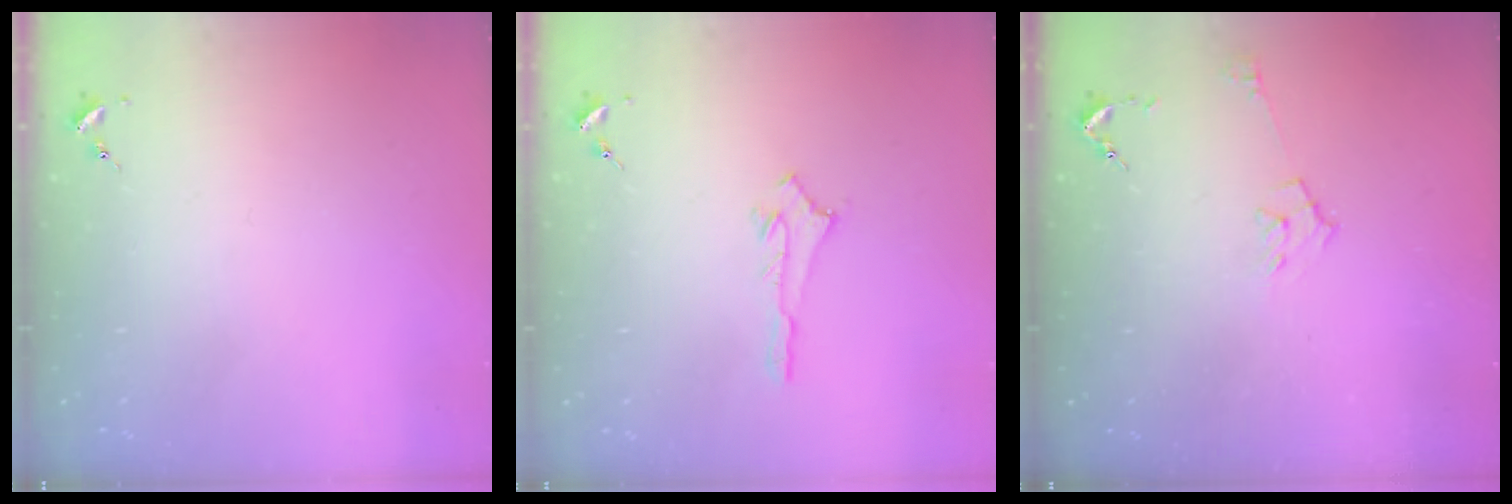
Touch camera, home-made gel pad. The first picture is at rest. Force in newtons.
{"total": 2.6, "press": 2.6, "slide": 0.4}
{"total": 6.5, "press": 6.5, "slide": 0.8}